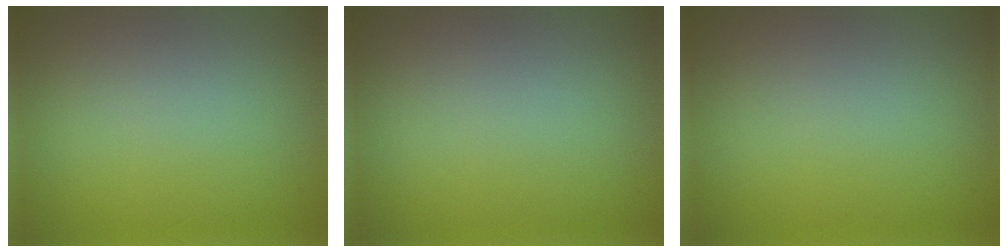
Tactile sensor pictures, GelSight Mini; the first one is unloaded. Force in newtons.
{"total": 0.0}
{"total": 0.0}